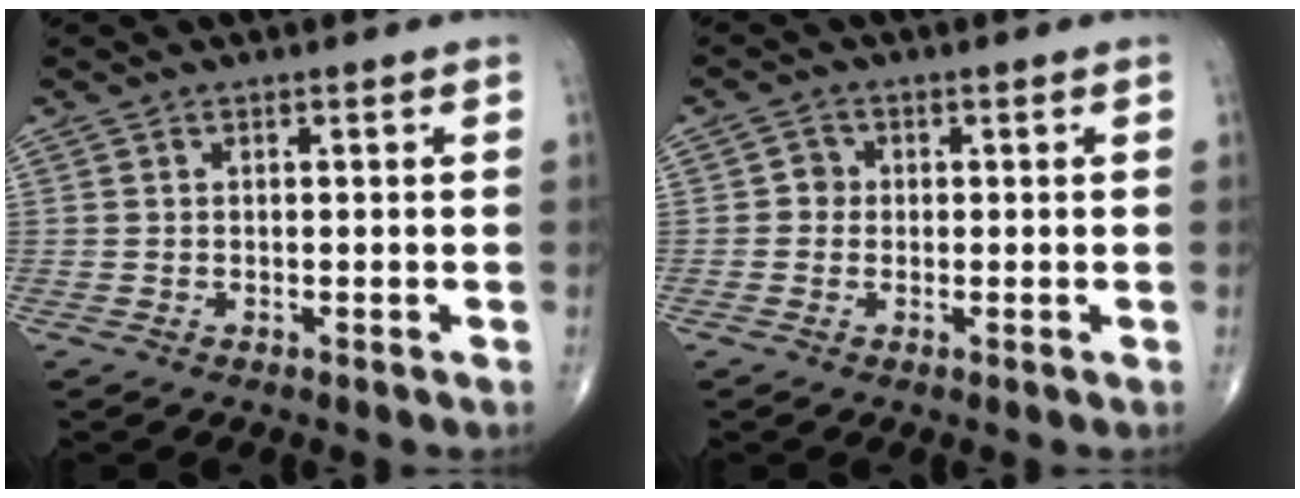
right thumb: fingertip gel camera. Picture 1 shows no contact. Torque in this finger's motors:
{"motor_torque": [-0.55, -0.09, 0.01, 0.00, 0.02]}